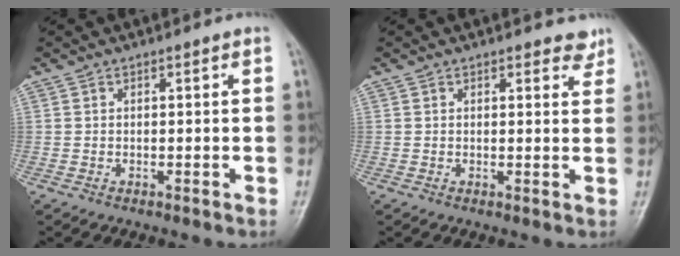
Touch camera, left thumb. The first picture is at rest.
{"total": 2.7, "force": [2.2, 1.3, 1.0], "torque": [0.010, -0.012, 0.021]}